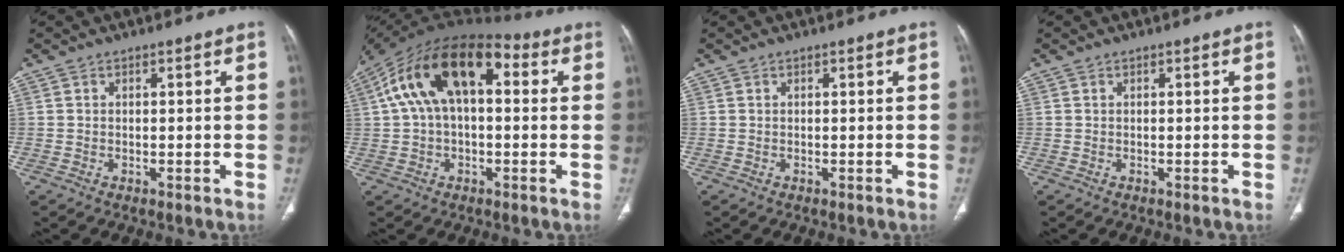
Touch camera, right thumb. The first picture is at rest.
{"total": 18.3, "force": [4.0, 10.0, 14.8], "torque": [-0.255, 0.047, 0.055]}
{"total": 0.0}
{"total": 0.0}